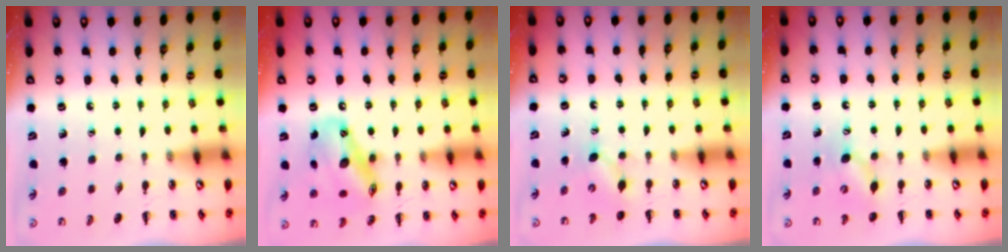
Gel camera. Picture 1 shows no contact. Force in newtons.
{"total": 15.4, "press": 14.9, "slide": 3.9}
{"total": 3.9, "press": 3.8, "slide": 1.1}
{"total": 6.3, "press": 6.2, "slide": 1.1}